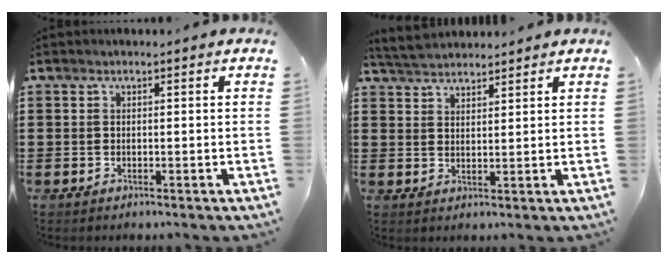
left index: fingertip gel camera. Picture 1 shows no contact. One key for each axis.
{"total": 3.7, "fx": 3.6, "fy": 0.8, "fz": 0.7, "tx": -0.026, "ty": -0.004, "tz": 0.068}